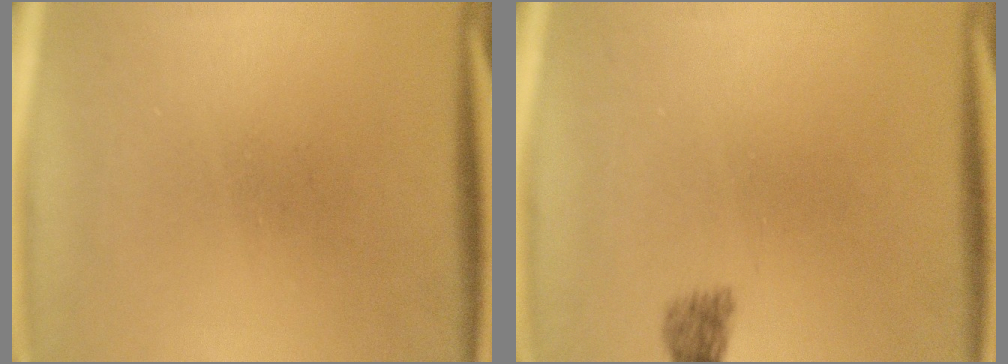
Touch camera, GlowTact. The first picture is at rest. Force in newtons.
{"total": 2.1}